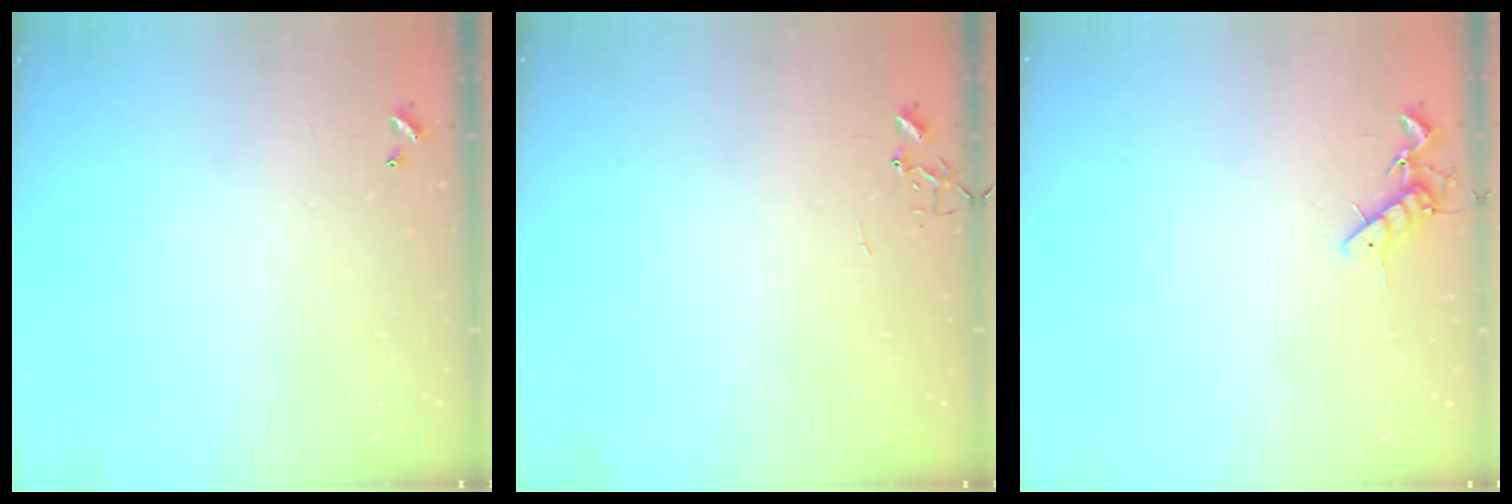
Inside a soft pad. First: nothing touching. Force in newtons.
{"total": 0.0}
{"total": 8.0, "press": 7.9, "slide": 1.4}